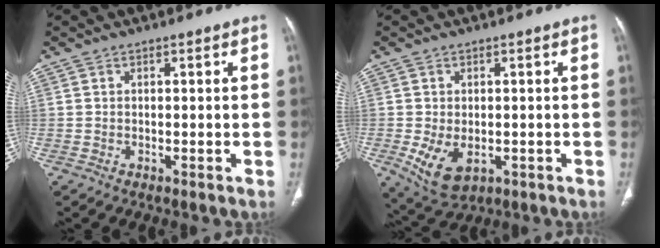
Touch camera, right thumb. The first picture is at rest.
{"total": 7.2, "force": [-1.8, 4.4, 5.4], "torque": [-0.098, -0.008, -0.014]}